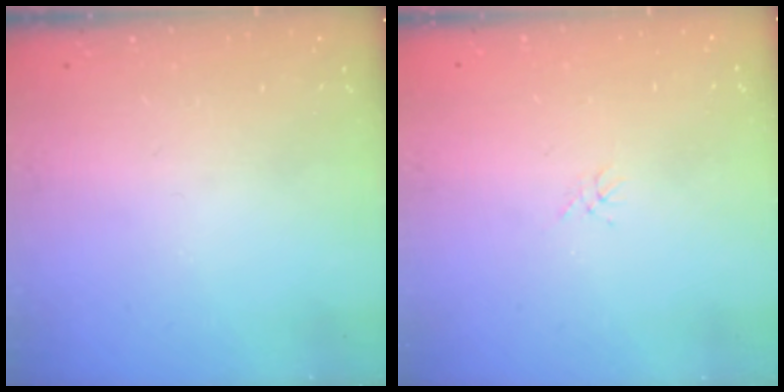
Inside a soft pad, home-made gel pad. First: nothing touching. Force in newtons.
{"total": 0.0}